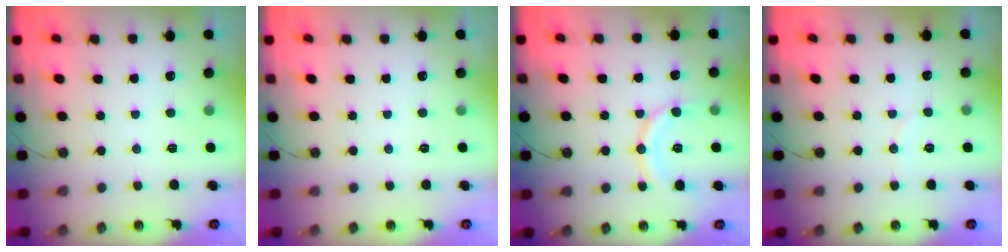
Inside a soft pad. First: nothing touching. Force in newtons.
{"total": 0.0}
{"total": 11.7, "press": 11.6, "slide": 1.2}
{"total": 1.8, "press": 1.8, "slide": 0.2}